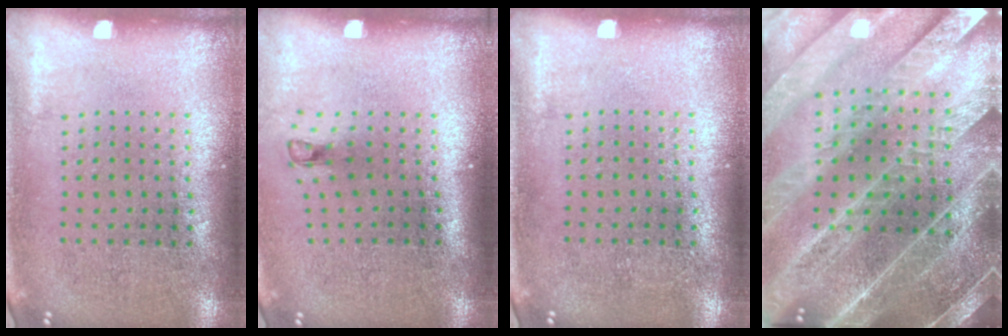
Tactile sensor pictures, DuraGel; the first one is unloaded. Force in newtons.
{"total": 0.8, "press": 0.4, "slide": 0.7}
{"total": 0.0}
{"total": 4.4, "press": 4.0, "slide": 1.8}